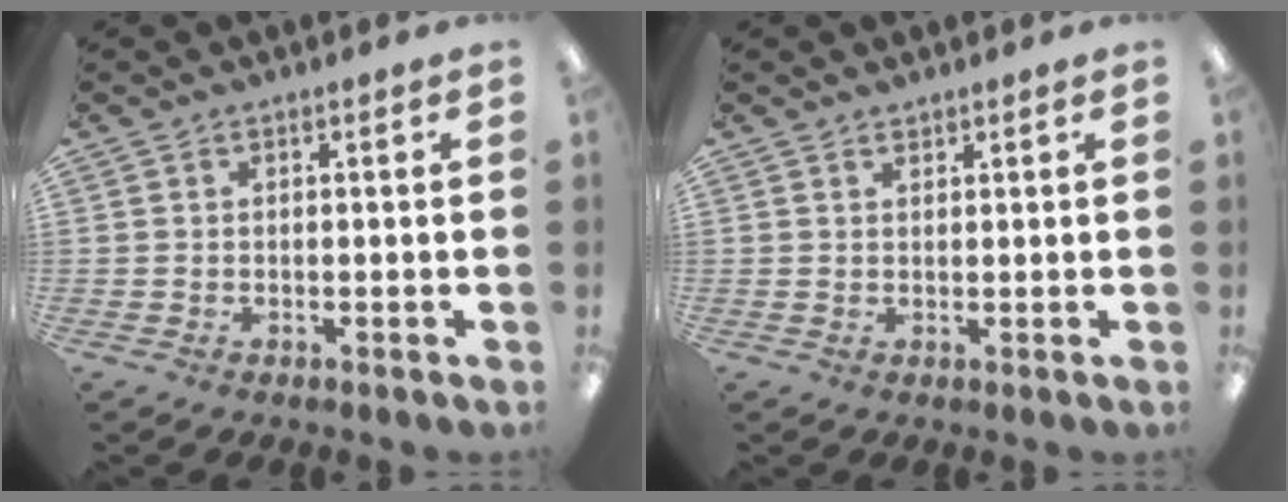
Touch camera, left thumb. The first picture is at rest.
{"total": 1.1, "force": [1.1, 0.3, 0.2], "torque": [-0.005, -0.001, 0.021]}